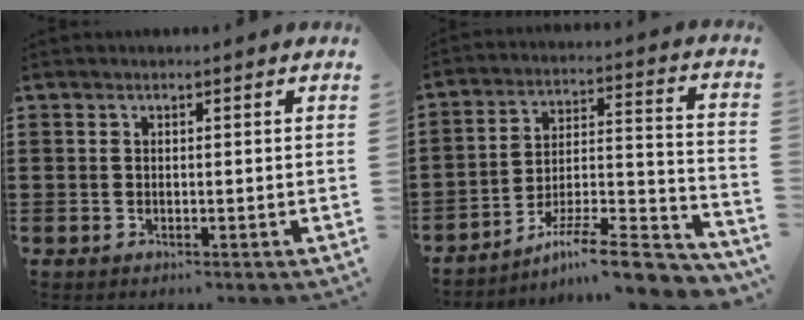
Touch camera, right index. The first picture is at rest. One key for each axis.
{"total": 10.3, "fx": -8.4, "fy": 1.3, "fz": 5.9, "tx": -0.085, "ty": 0.014, "tz": -0.160}